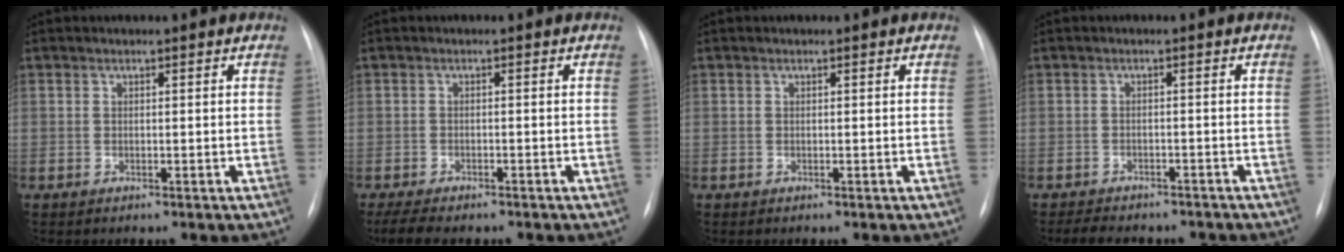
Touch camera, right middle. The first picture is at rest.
{"total": 6.7, "force": [-5.5, 1.9, 3.4], "torque": [-0.053, -0.009, -0.075]}
{"total": 0.0}
{"total": 8.6, "force": [-7.6, 2.9, 2.9], "torque": [-0.049, 0.003, -0.092]}